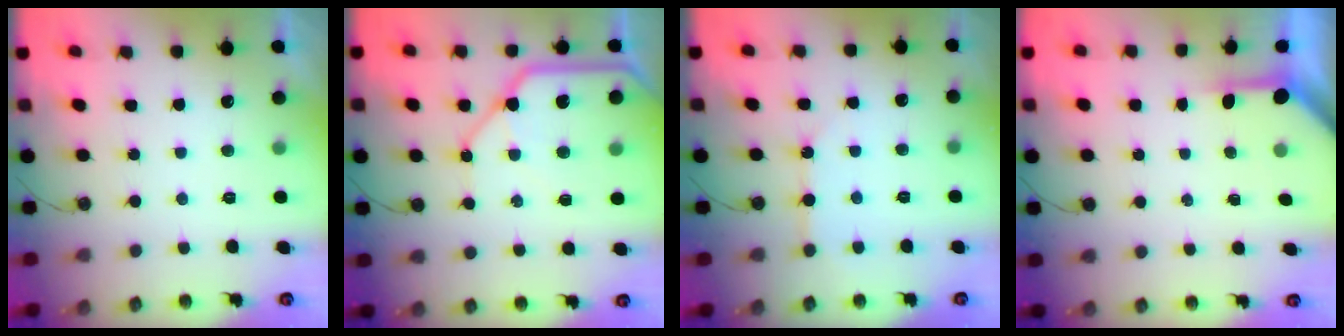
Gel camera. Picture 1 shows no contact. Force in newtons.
{"total": 13.2, "press": 13.0, "slide": 1.8}
{"total": 5.6, "press": 5.5, "slide": 0.5}
{"total": 3.2, "press": 3.2, "slide": 0.4}